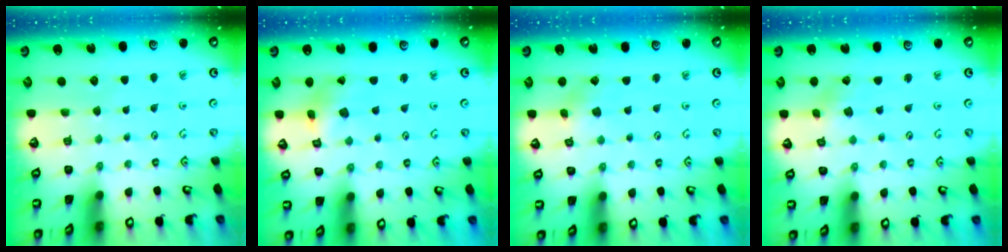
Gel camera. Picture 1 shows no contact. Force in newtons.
{"total": 3.8, "press": 3.7, "slide": 0.8}
{"total": 1.9, "press": 1.9, "slide": 0.2}
{"total": 1.2, "press": 1.2, "slide": 0.2}